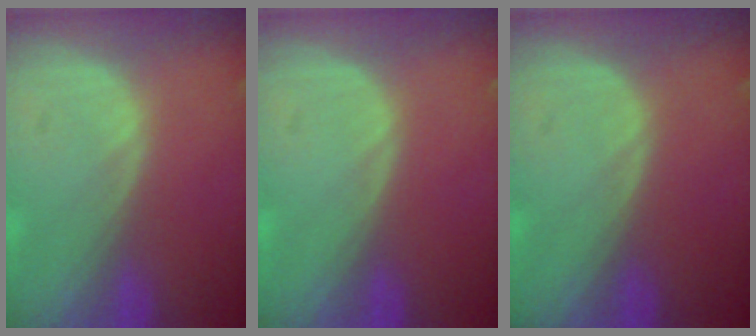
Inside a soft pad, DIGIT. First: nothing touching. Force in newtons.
{"total": 0.0}
{"total": 0.0}